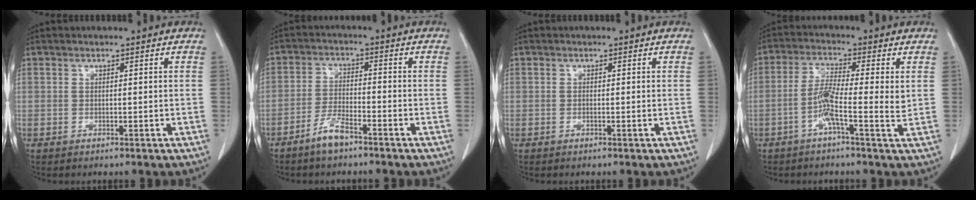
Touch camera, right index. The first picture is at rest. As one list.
[{"total": 4.6, "force": [-3.5, 0.8, 2.8], "torque": [-0.062, -0.002, -0.069]}, {"total": 0.0}, {"total": 6.3, "force": [-1.0, 0.1, 6.2], "torque": [-0.122, 0.007, -0.026]}]